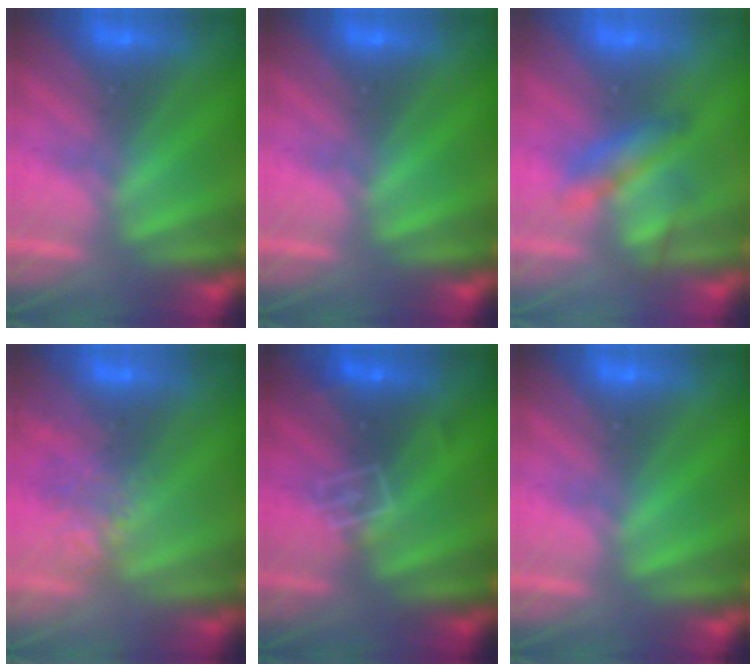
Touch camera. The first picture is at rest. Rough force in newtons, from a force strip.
{"total": 0.0}
{"total": 2.2}
{"total": 2.6}
{"total": 2.8}
{"total": 0.0}